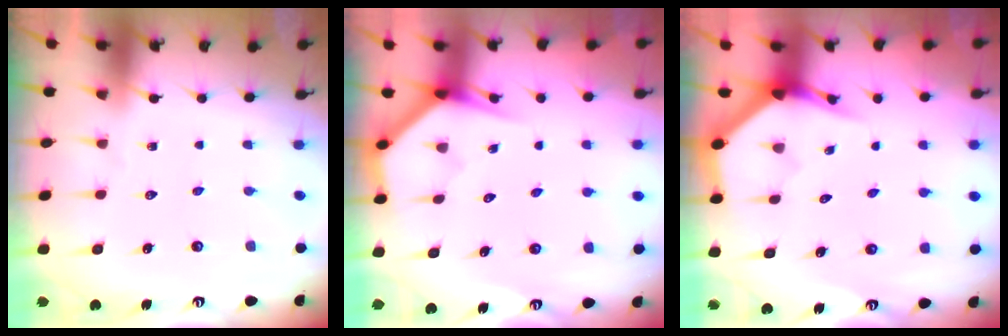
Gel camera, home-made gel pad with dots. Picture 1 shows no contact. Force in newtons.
{"total": 3.9, "press": 3.9, "slide": 0.2}
{"total": 4.0, "press": 4.0, "slide": 0.2}